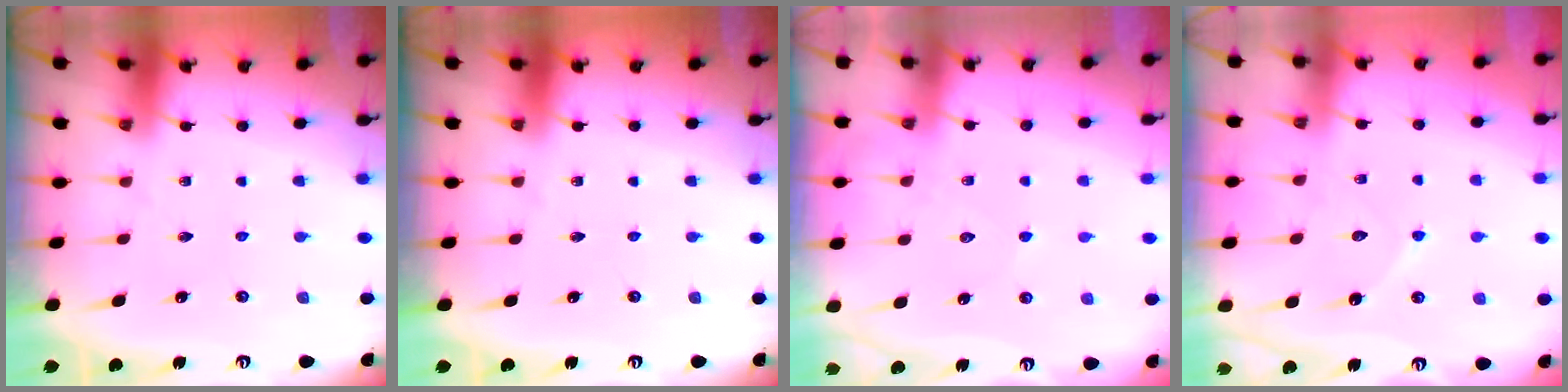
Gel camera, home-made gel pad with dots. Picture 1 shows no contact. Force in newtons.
{"total": 0.0}
{"total": 7.4, "press": 7.4, "slide": 0.9}
{"total": 7.8, "press": 7.7, "slide": 0.7}